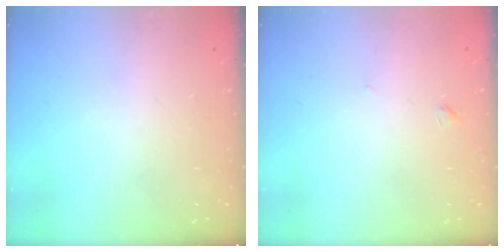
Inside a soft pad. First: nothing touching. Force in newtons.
{"total": 1.5, "press": 1.4, "slide": 0.5}